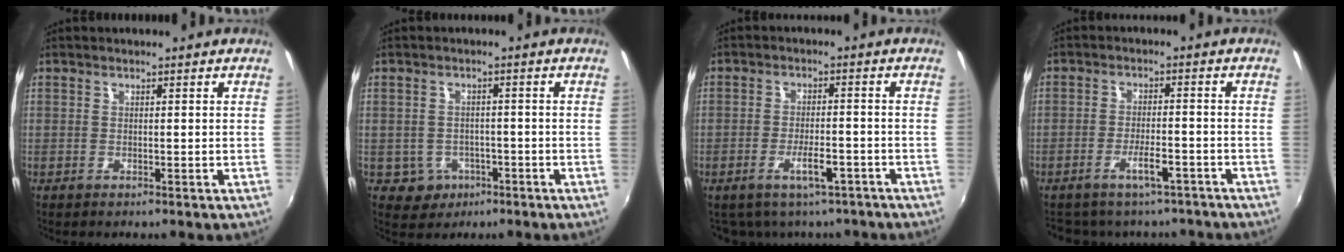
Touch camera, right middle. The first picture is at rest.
{"total": 4.6, "force": [-1.9, 4.1, 0.8], "torque": [-0.029, 0.007, -0.020]}
{"total": 7.2, "force": [-5.0, 3.2, 4.0], "torque": [-0.076, -0.003, -0.065]}
{"total": 7.0, "force": [-5.7, 2.7, 3.0], "torque": [-0.059, 0.006, -0.077]}